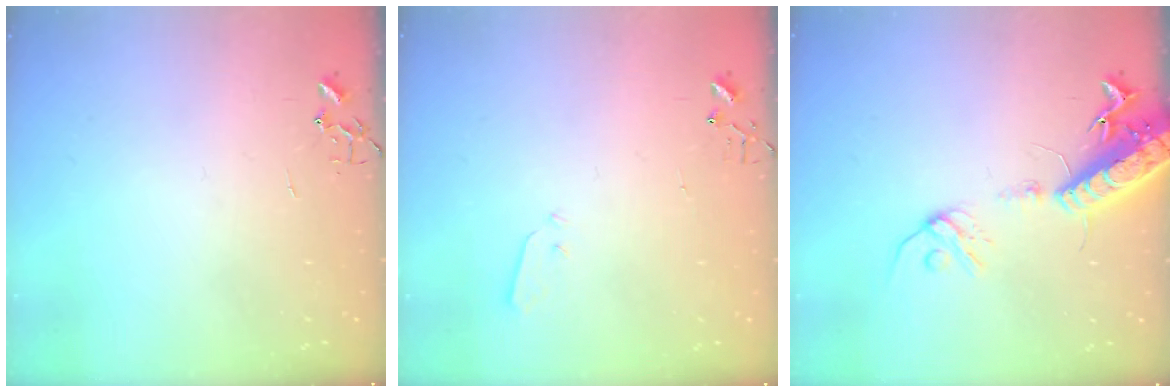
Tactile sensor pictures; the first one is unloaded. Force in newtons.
{"total": 3.0, "press": 2.9, "slide": 0.7}
{"total": 16.6, "press": 16.1, "slide": 4.0}